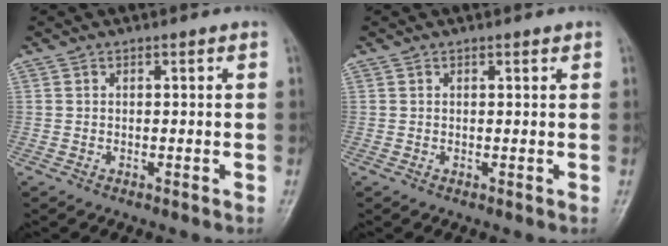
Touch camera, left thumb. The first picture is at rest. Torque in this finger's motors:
{"motor_torque": [-0.17, -0.08, -0.04, 0.12, -0.02]}